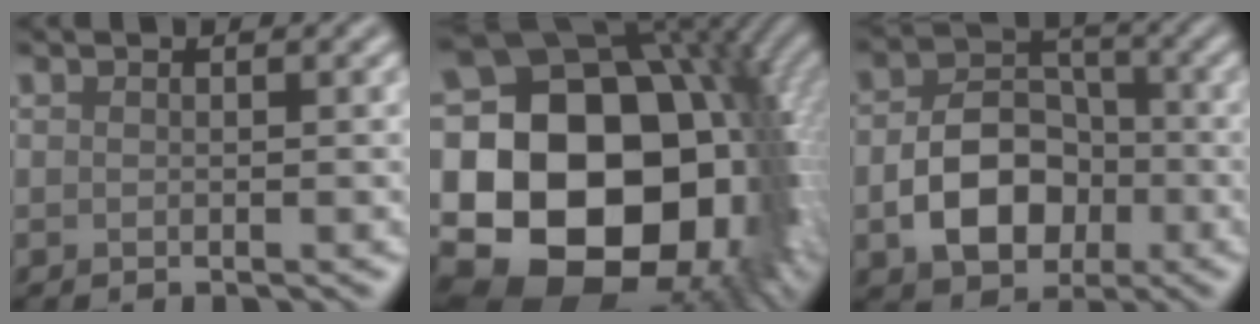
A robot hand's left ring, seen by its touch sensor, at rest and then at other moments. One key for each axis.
{"total": 22.7, "fx": -2.3, "fy": 17.0, "fz": 14.8, "tx": -0.228, "ty": -0.017, "tz": -0.056}
{"total": 6.8, "fx": -1.9, "fy": 5.0, "fz": 4.3, "tx": -0.074, "ty": -0.003, "tz": -0.029}